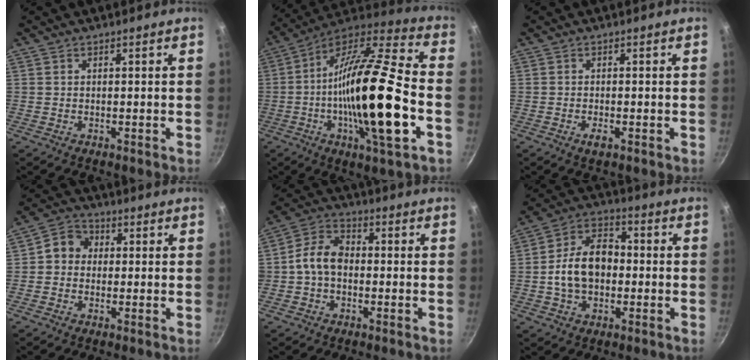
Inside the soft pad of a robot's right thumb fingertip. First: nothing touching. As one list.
[{"total": 25.8, "force": [-5.0, 5.9, 24.6], "torque": [-0.424, 0.014, -0.099]}, {"total": 1.8, "force": [-0.8, 0.5, 1.5], "torque": [-0.033, -0.002, -0.016]}, {"total": 5.6, "force": [0.2, 5.0, 2.6], "torque": [-0.017, 0.014, -0.015]}, {"total": 7.6, "force": [-0.8, 5.6, 5.1], "torque": [-0.077, 0.028, -0.031]}, {"total": 12.0, "force": [-1.1, 8.3, 8.6], "torque": [-0.121, 0.032, -0.031]}]